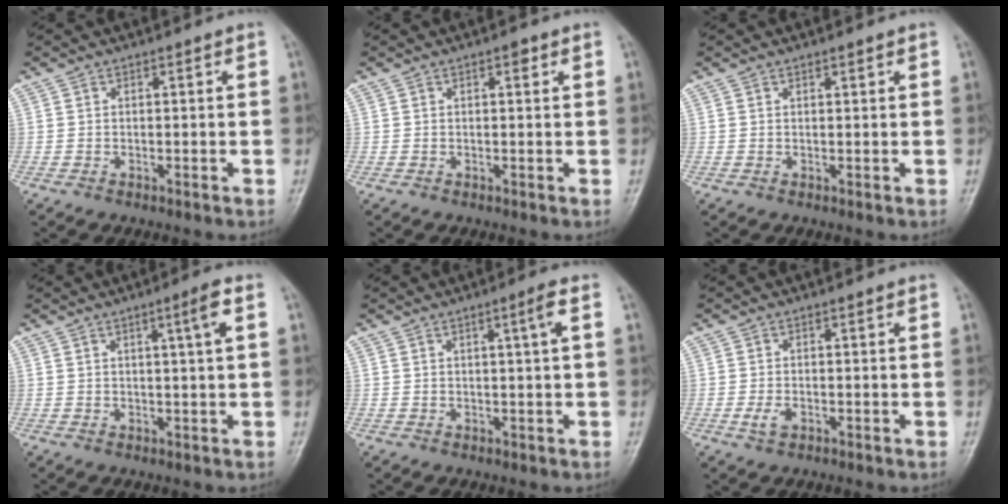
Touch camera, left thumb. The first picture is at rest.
{"total": 1.2, "force": [0.6, 0.5, 0.9], "torque": [-0.010, 0.001, 0.006]}
{"total": 0.8, "force": [0.5, 0.2, 0.5], "torque": [-0.008, -0.003, 0.008]}
{"total": 3.8, "force": [1.3, -0.3, 3.6], "torque": [-0.061, 0.000, 0.022]}
{"total": 2.8, "force": [0.8, -0.4, 2.7], "torque": [-0.049, 0.001, 0.015]}
{"total": 2.1, "force": [-0.7, 1.2, 1.5], "torque": [-0.032, -0.002, -0.014]}